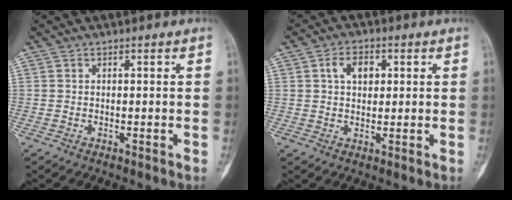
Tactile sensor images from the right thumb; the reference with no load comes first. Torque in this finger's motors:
{"motor_torque": [-0.69, 0.53, 0.25, -0.09, 0.17]}